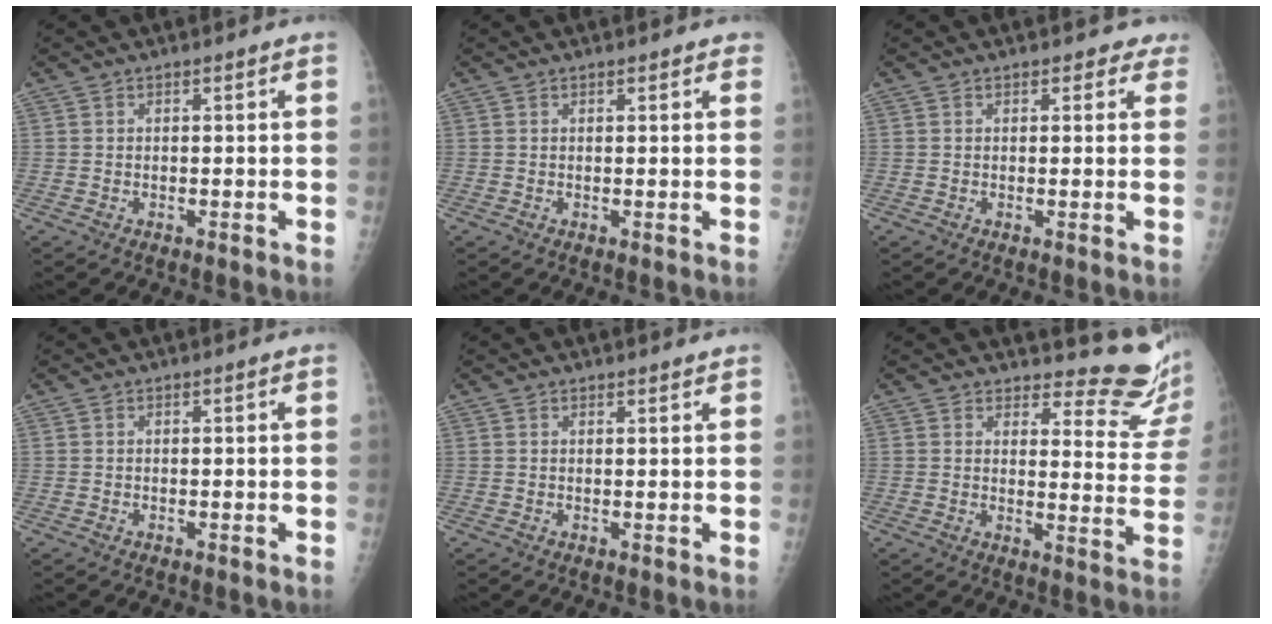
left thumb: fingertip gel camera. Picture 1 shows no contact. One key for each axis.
{"total": 1.7, "fx": 1.4, "fy": 0.6, "fz": 0.7, "tx": 0.001, "ty": 0.000, "tz": 0.013}
{"total": 2.6, "fx": 2.1, "fy": 1.5, "fz": 0.5, "tx": 0.023, "ty": -0.006, "tz": 0.013}
{"total": 0.0}
{"total": 1.2, "fx": 1.1, "fy": 0.4, "fz": 0.3, "tx": 0.000, "ty": -0.005, "tz": 0.017}
{"total": 12.4, "fx": 12.1, "fy": 2.3, "fz": 1.7, "tx": 0.012, "ty": -0.144, "tz": 0.122}